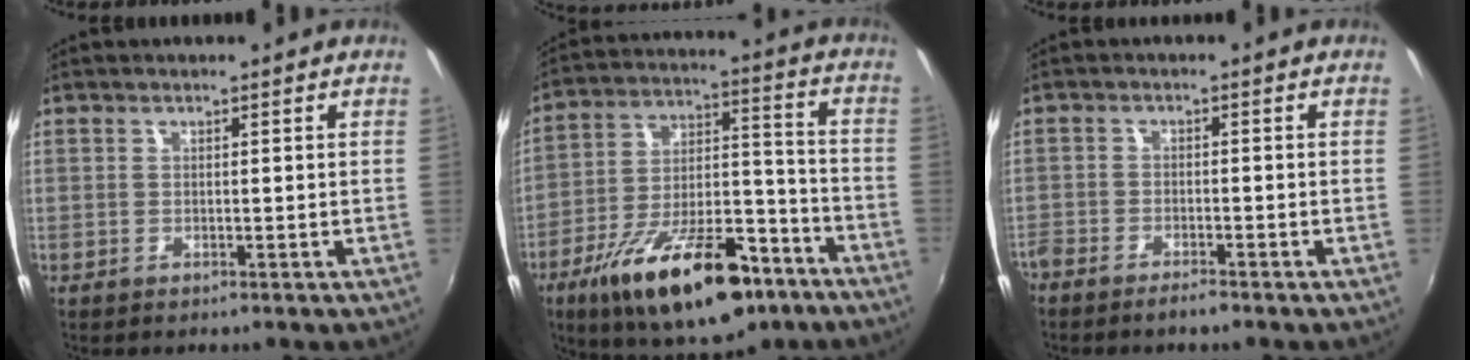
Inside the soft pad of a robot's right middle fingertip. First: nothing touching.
{"total": 24.0, "force": [-14.5, 9.4, 16.7], "torque": [-0.282, -0.011, -0.219]}
{"total": 4.9, "force": [-4.2, 1.4, 2.1], "torque": [-0.065, -0.013, -0.080]}